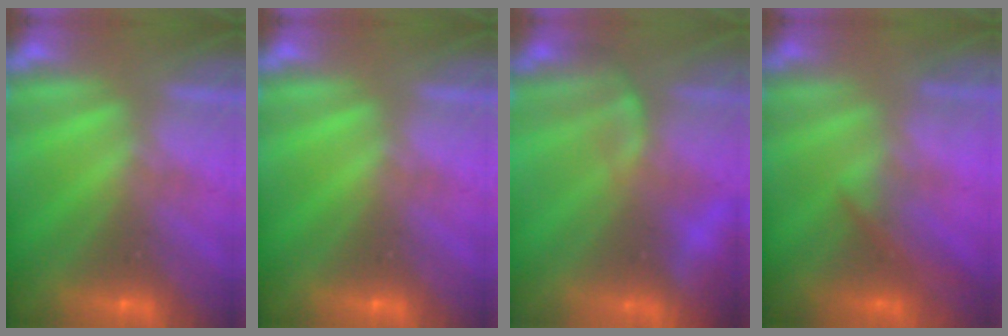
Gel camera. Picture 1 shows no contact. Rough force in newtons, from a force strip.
{"total": 0.0}
{"total": 8.1}
{"total": 2.0}